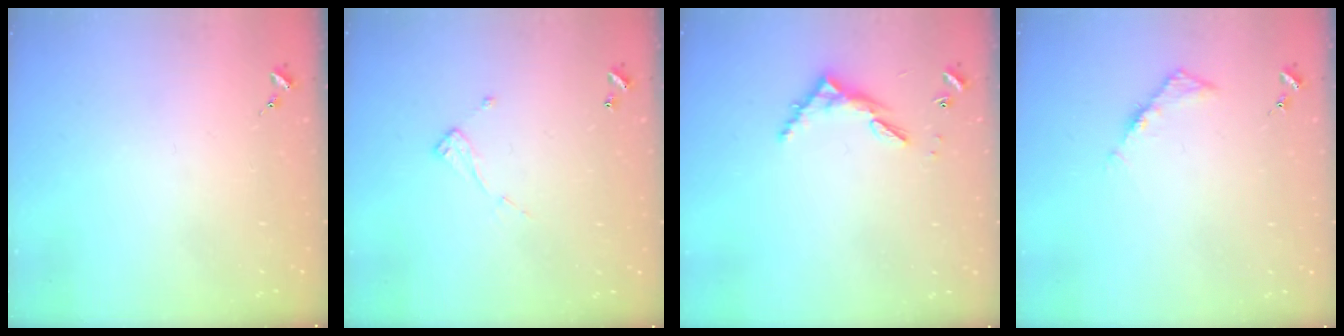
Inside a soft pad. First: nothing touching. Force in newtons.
{"total": 6.9, "press": 6.9, "slide": 0.3}
{"total": 6.3, "press": 6.3, "slide": 0.5}
{"total": 4.5, "press": 4.5, "slide": 0.4}